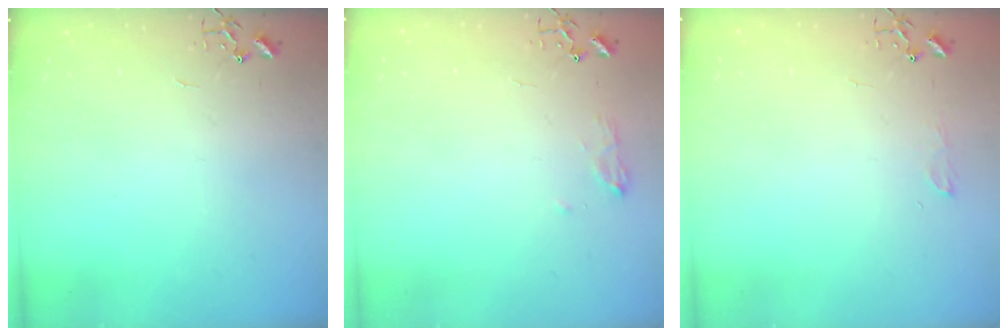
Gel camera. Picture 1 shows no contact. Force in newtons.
{"total": 8.1, "press": 8.1, "slide": 1.0}
{"total": 6.1, "press": 6.1, "slide": 0.7}